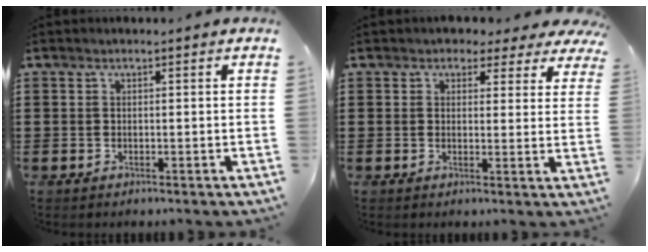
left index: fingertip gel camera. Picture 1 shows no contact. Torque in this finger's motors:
{"motor_torque": [1.12, -1.02, 0.59, 0.08]}